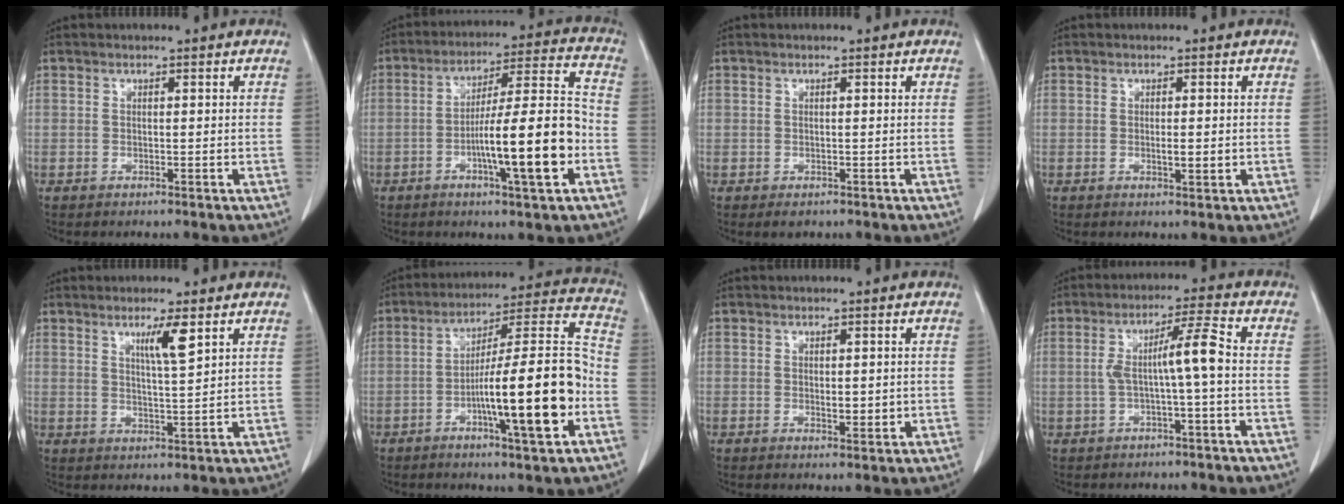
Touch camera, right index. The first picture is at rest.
{"total": 14.9, "force": [-4.5, 0.8, 14.2], "torque": [-0.230, 0.009, -0.071]}
{"total": 1.2, "force": [-0.6, 0.8, 0.5], "torque": [-0.006, 0.001, -0.003]}
{"total": 1.9, "force": [-0.1, 0.5, 1.9], "torque": [-0.030, -0.003, 0.000]}
{"total": 4.7, "force": [2.6, -0.1, 3.9], "torque": [-0.067, -0.007, 0.046]}
{"total": 17.8, "force": [-5.4, 1.2, 16.9], "torque": [-0.267, 0.011, -0.081]}
{"total": 2.3, "force": [0.0, 1.2, 1.9], "torque": [-0.028, -0.004, 0.005]}
{"total": 6.2, "force": [-0.4, 0.0, 6.2], "torque": [-0.112, 0.021, -0.005]}